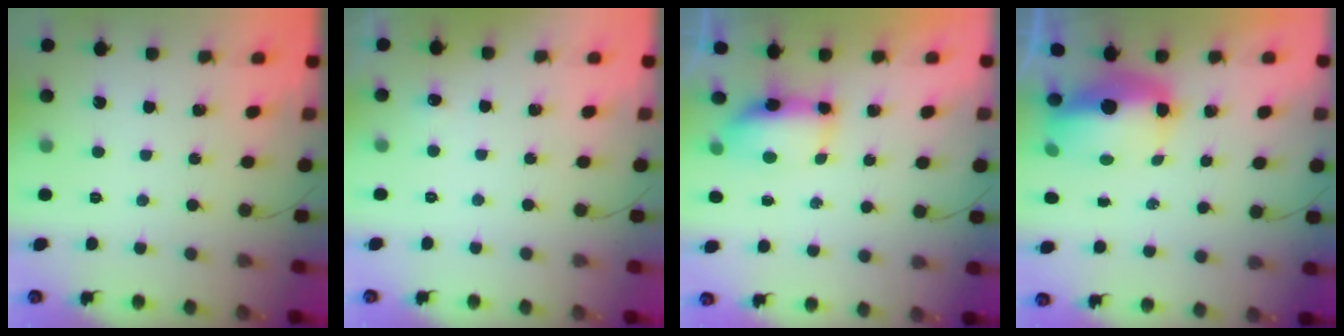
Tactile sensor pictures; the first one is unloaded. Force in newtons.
{"total": 2.5, "press": 2.2, "slide": 1.1}
{"total": 6.7, "press": 6.7, "slide": 0.4}
{"total": 9.8, "press": 9.5, "slide": 2.1}